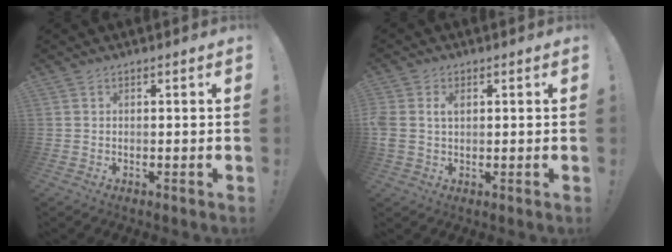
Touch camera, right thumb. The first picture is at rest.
{"total": 3.4, "force": [1.0, 2.5, 2.2], "torque": [-0.039, 0.001, 0.018]}